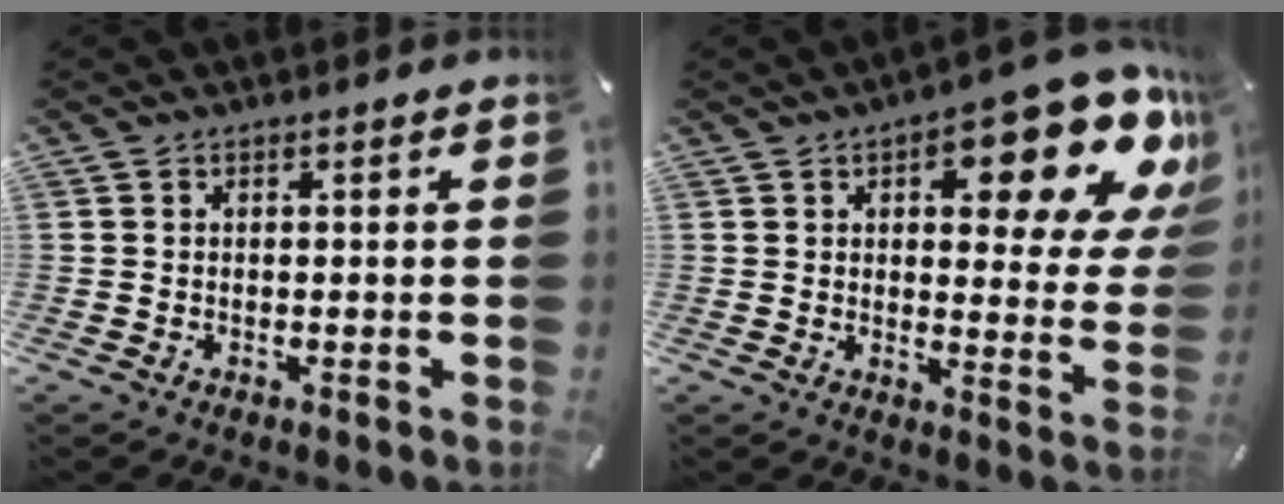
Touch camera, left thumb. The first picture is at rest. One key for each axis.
{"total": 19.0, "fx": 10.0, "fy": 8.0, "fz": 14.1, "tx": -0.169, "ty": -0.073, "tz": 0.157}